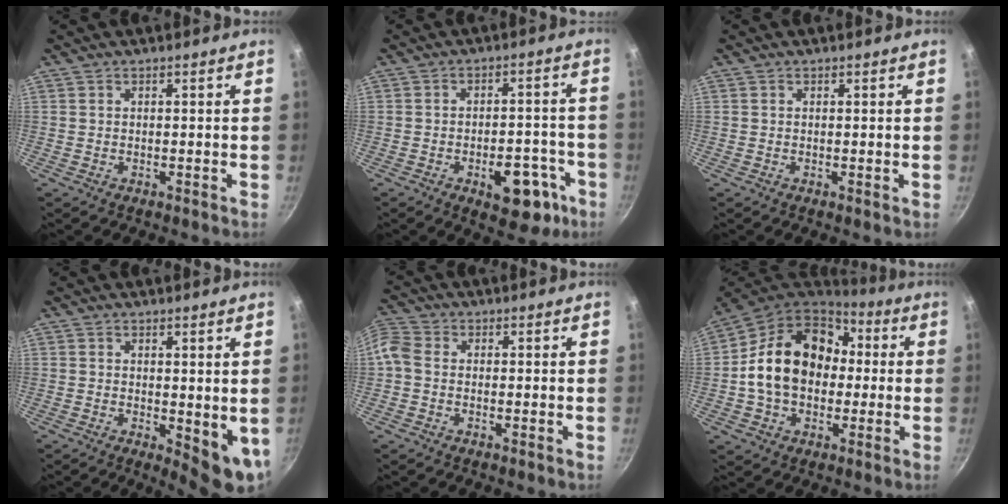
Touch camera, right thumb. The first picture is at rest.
{"total": 11.9, "force": [-5.2, 6.3, 8.6], "torque": [-0.066, 0.036, -0.059]}
{"total": 0.0}
{"total": 6.7, "force": [0.2, 2.9, 6.1], "torque": [-0.066, -0.009, 0.009]}
{"total": 6.6, "force": [-0.8, 5.3, 3.9], "torque": [-0.097, 0.017, -0.034]}
{"total": 19.5, "force": [1.1, 14.7, 12.8], "torque": [-0.199, 0.042, 0.011]}